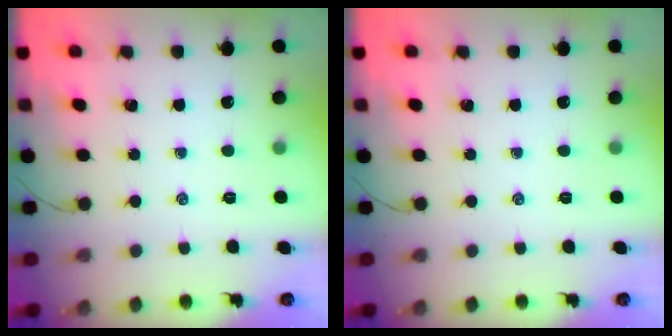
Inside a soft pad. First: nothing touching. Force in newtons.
{"total": 0.0}